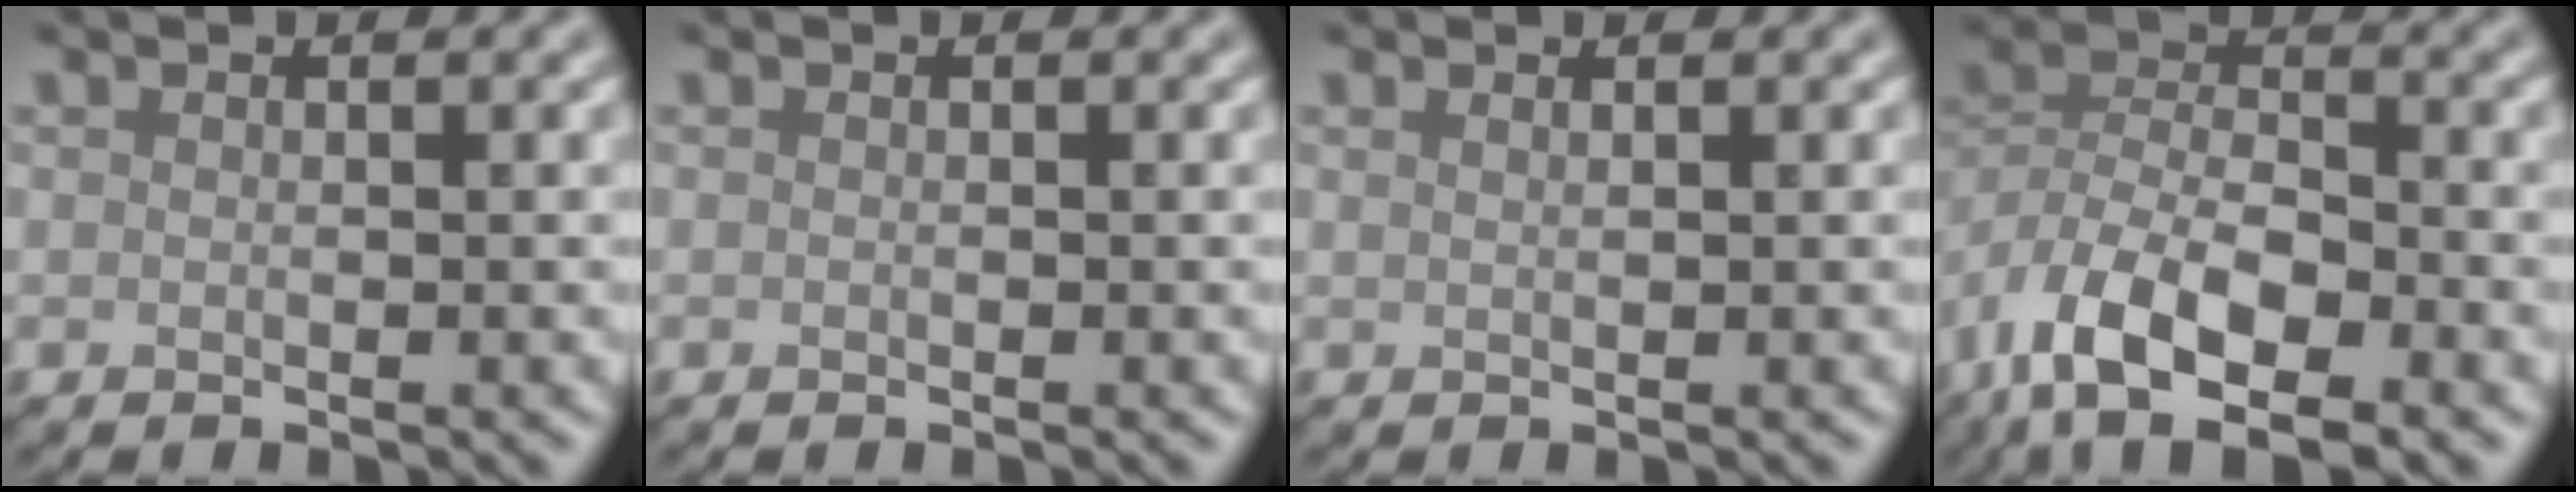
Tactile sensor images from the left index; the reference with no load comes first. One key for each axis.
{"total": 0.0}
{"total": 1.0, "fx": 0.6, "fy": 0.5, "fz": 0.7, "tx": -0.004, "ty": -0.004, "tz": -0.002}
{"total": 10.0, "fx": -5.6, "fy": 4.6, "fz": 6.9, "tx": -0.126, "ty": -0.002, "tz": -0.109}